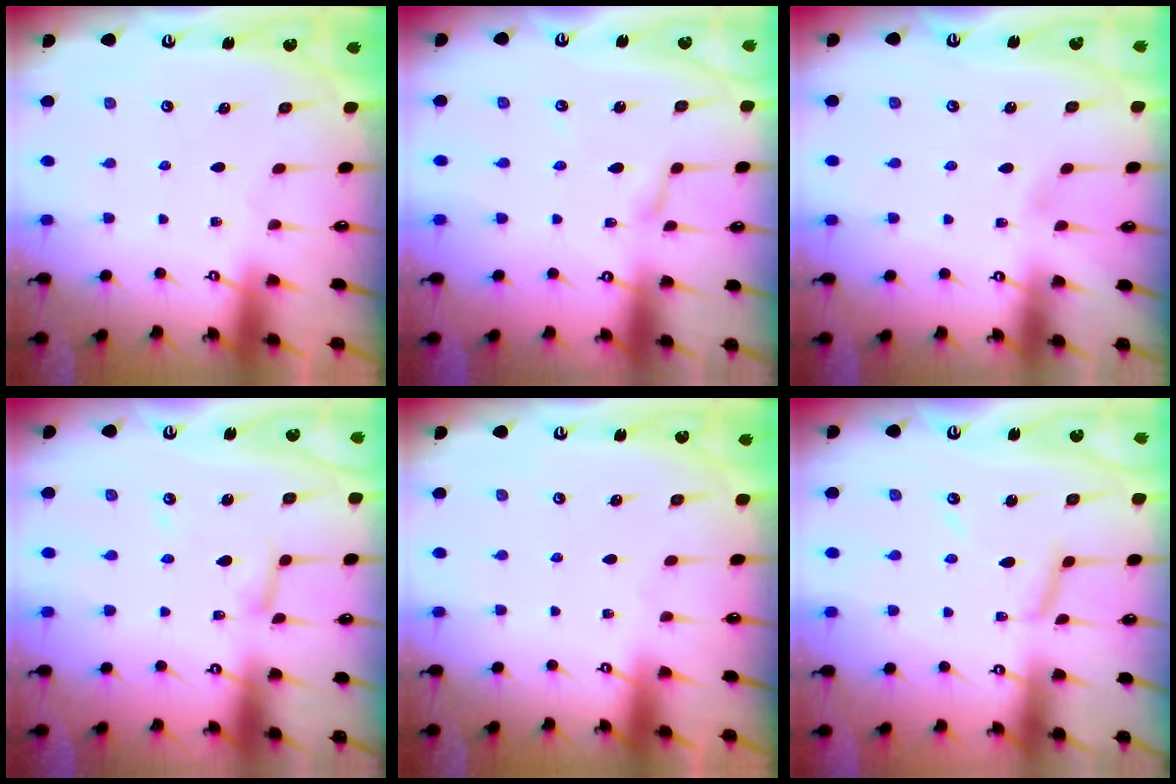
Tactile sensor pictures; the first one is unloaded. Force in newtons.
{"total": 2.4, "press": 2.4, "slide": 0.2}
{"total": 3.9, "press": 3.9, "slide": 0.5}
{"total": 5.9, "press": 5.9, "slide": 0.6}
{"total": 0.0}
{"total": 8.2, "press": 8.1, "slide": 0.6}